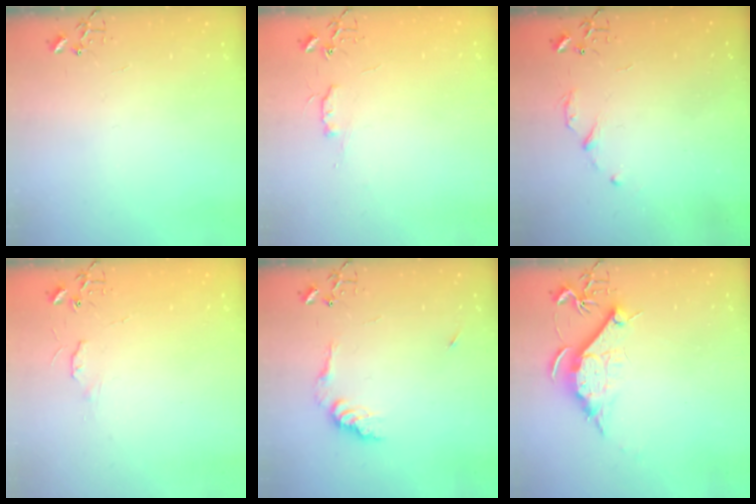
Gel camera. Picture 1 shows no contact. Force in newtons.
{"total": 5.0, "press": 4.9, "slide": 0.7}
{"total": 5.2, "press": 5.2, "slide": 0.5}
{"total": 4.7, "press": 4.6, "slide": 0.7}
{"total": 9.3, "press": 9.3, "slide": 0.4}
{"total": 10.6, "press": 10.6, "slide": 0.1}